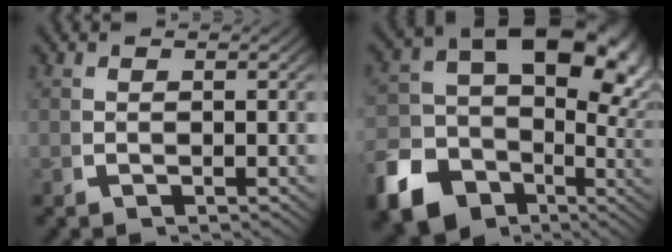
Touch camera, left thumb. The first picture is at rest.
{"total": 16.4, "force": [-3.7, 12.3, 10.2], "torque": [-0.167, -0.025, -0.065]}